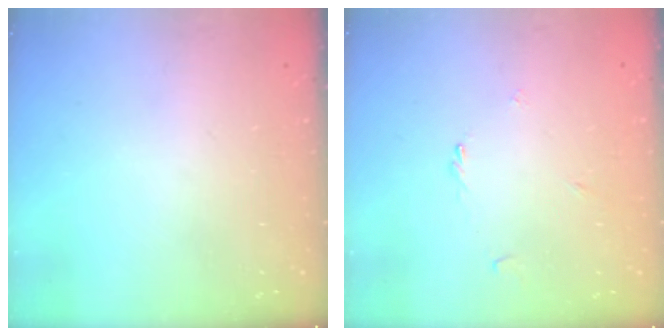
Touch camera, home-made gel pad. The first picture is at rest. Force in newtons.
{"total": 1.2, "press": 1.2, "slide": 0.4}